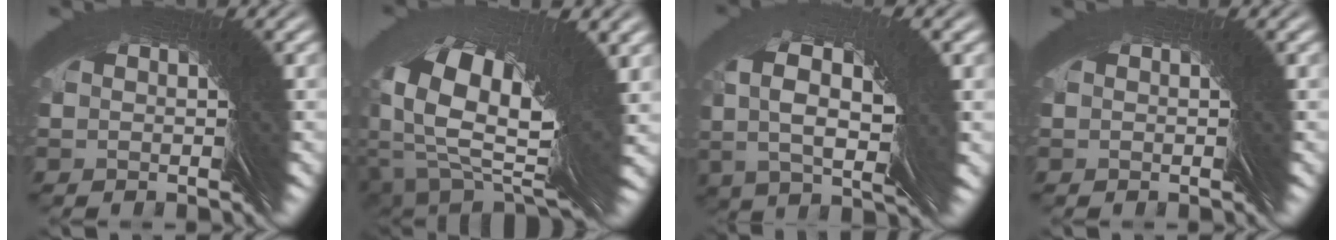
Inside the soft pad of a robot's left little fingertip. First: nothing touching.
{"total": 8.5, "force": [-1.9, 3.8, 7.4], "torque": [-0.118, -0.023, -0.019]}
{"total": 2.0, "force": [1.7, -1.0, 0.3], "torque": [-0.004, 0.031, 0.018]}
{"total": 0.0}